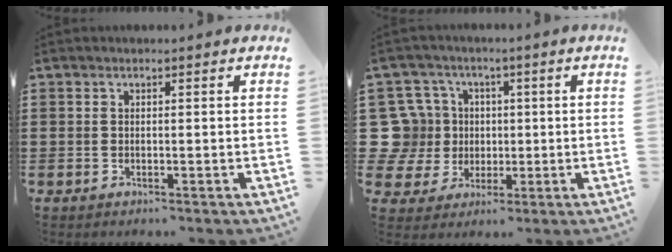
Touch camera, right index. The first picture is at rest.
{"total": 10.4, "force": [1.2, 9.9, 3.1], "torque": [-0.126, 0.011, 0.028]}